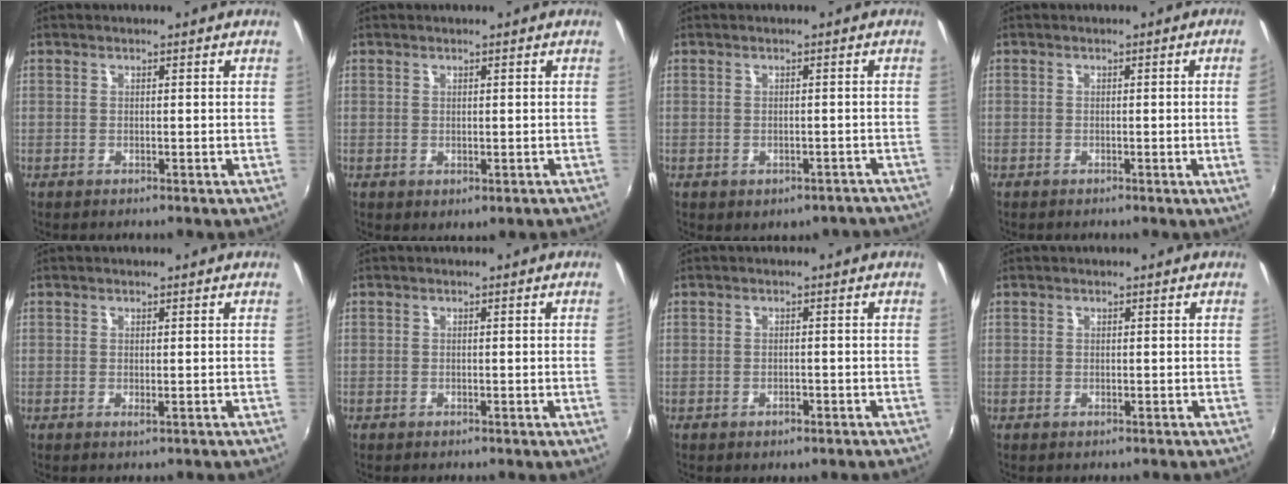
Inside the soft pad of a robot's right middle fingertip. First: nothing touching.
{"total": 1.2, "force": [0.0, 0.7, 1.0], "torque": [-0.016, -0.005, 0.003]}
{"total": 7.0, "force": [-5.1, 4.0, 2.5], "torque": [-0.044, -0.001, -0.044]}
{"total": 2.2, "force": [-0.2, -1.3, 1.7], "torque": [-0.025, -0.012, 0.002]}
{"total": 0.5, "force": [-0.2, 0.0, 0.5], "torque": [-0.006, -0.001, -0.004]}
{"total": 0.5, "force": [-0.1, -0.3, 0.4], "torque": [-0.004, -0.001, -0.003]}
{"total": 2.1, "force": [-1.4, 1.2, 1.0], "torque": [-0.019, -0.005, -0.018]}
{"total": 0.0}